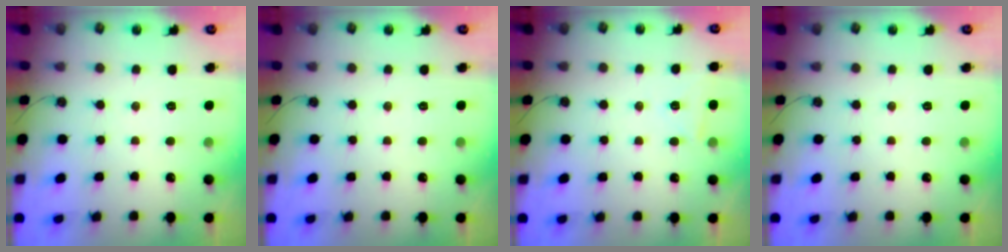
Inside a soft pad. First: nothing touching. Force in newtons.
{"total": 0.0}
{"total": 5.1, "press": 5.0, "slide": 0.8}
{"total": 0.0}